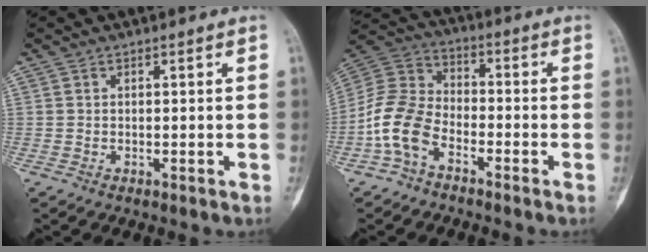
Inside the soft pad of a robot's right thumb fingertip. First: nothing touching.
{"total": 10.7, "force": [-5.1, 6.9, 6.4], "torque": [-0.133, 0.047, -0.111]}